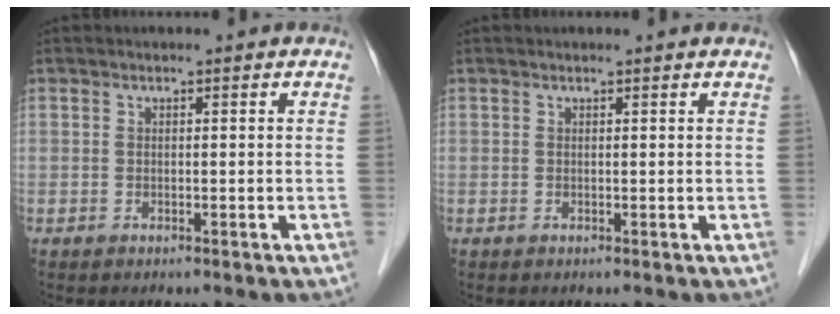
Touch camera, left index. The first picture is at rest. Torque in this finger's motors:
{"motor_torque": [-0.02, 0.07, -0.13, -0.01]}